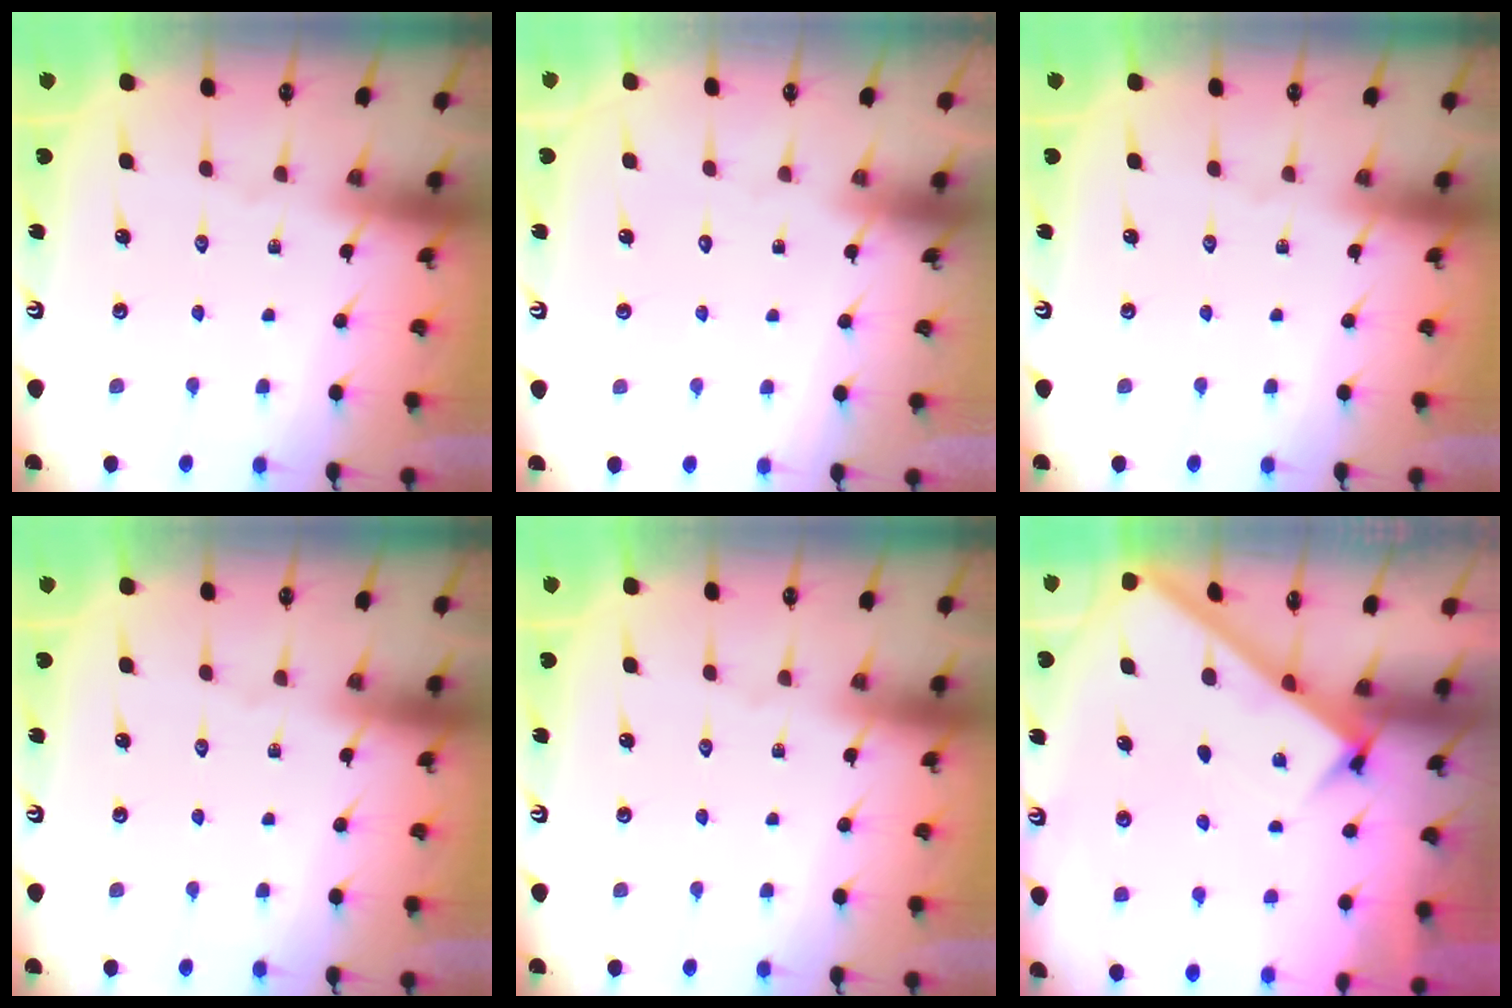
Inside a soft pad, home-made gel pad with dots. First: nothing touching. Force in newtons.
{"total": 1.6, "press": 1.6, "slide": 0.0}
{"total": 0.0}
{"total": 0.0}
{"total": 0.0}
{"total": 2.5, "press": 2.5, "slide": 0.3}